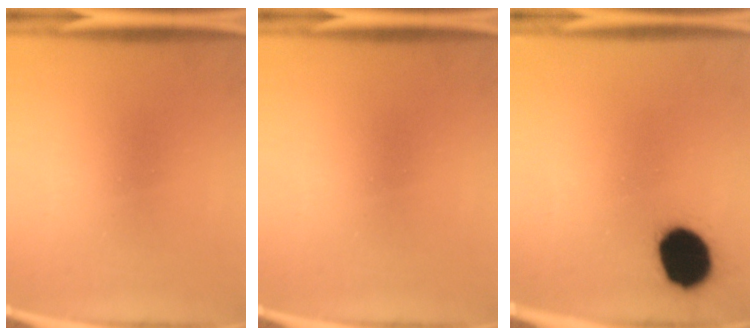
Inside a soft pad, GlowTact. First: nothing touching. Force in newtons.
{"total": 0.0}
{"total": 14.4}